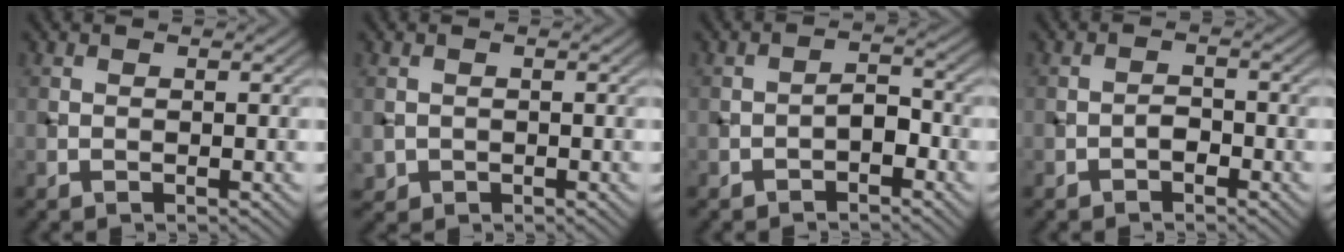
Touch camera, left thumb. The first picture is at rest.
{"total": 1.5, "force": [-0.5, 1.4, 0.2], "torque": [0.000, -0.010, -0.011]}
{"total": 2.5, "force": [-1.5, 1.2, 1.6], "torque": [-0.022, 0.011, -0.033]}
{"total": 1.6, "force": [-1.1, 0.9, 0.8], "torque": [-0.011, 0.004, -0.024]}